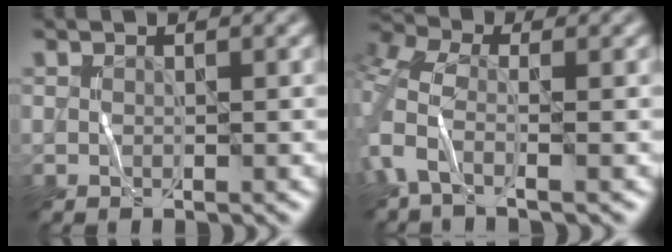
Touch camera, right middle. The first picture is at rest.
{"total": 4.2, "force": [-0.7, 2.0, 3.6], "torque": [-0.096, -0.001, -0.030]}